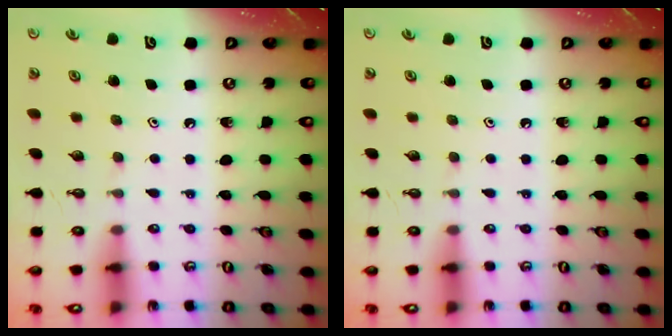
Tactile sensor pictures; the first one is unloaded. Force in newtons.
{"total": 0.0}